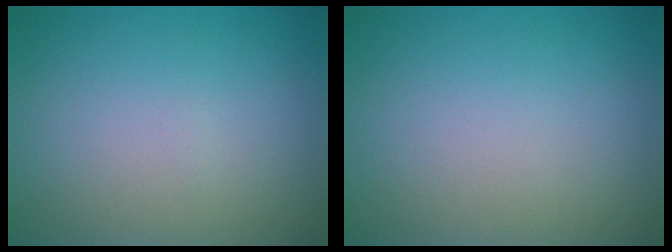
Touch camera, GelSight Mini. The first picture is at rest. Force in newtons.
{"total": 0.0}